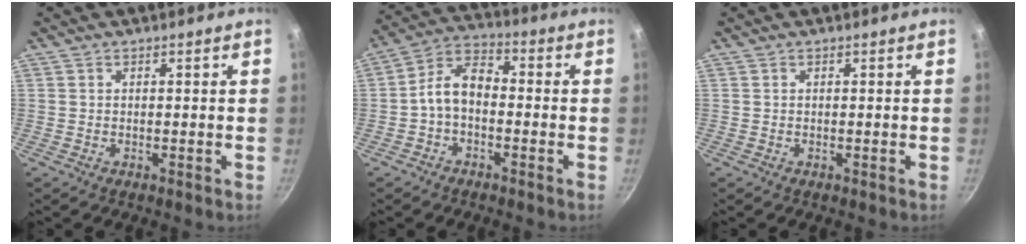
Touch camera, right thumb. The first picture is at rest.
{"total": 7.5, "force": [-1.8, 4.6, 5.6], "torque": [-0.095, 0.042, -0.045]}
{"total": 0.0}